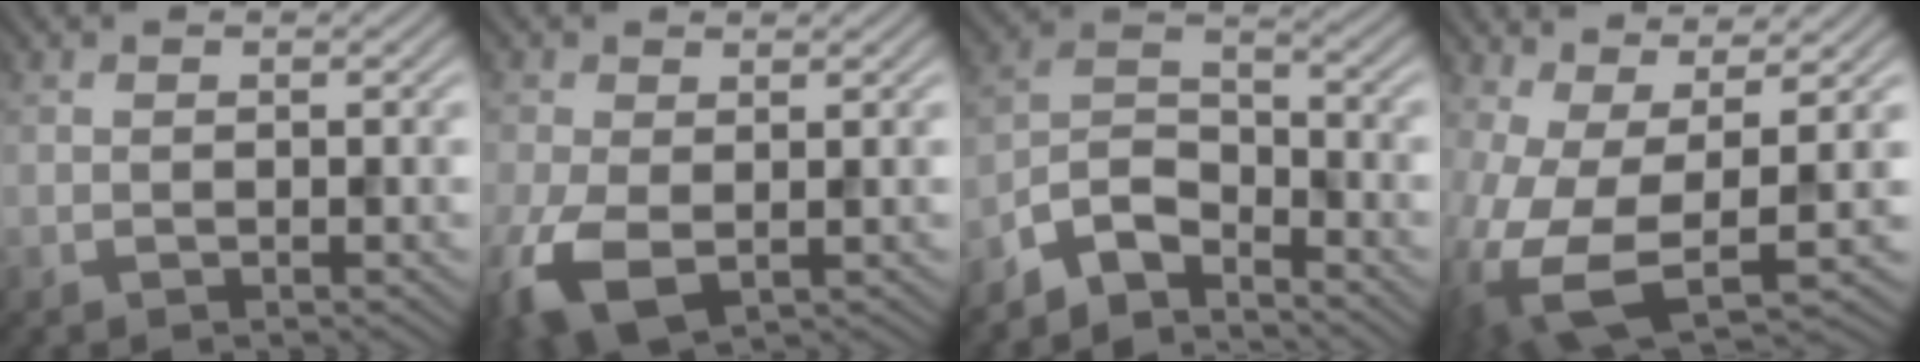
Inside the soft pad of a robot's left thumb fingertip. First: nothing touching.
{"total": 6.5, "force": [-2.1, 3.8, 4.8], "torque": [-0.130, -0.021, -0.043]}
{"total": 6.3, "force": [-5.2, 2.3, 2.8], "torque": [-0.052, 0.004, -0.118]}
{"total": 12.2, "force": [-2.3, 5.2, 10.8], "torque": [-0.259, -0.014, -0.033]}